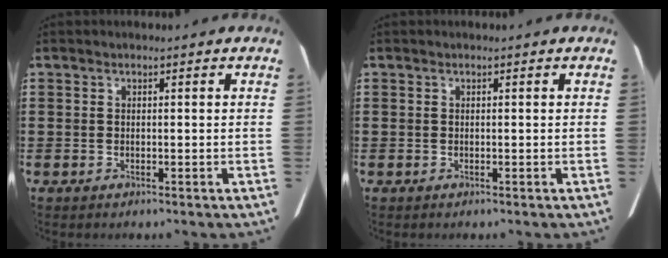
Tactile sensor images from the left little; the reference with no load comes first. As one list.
[{"total": 0.0}]